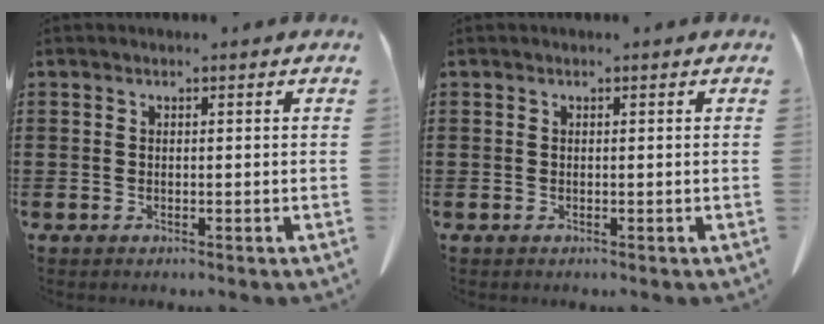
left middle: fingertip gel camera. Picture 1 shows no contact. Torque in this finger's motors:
{"motor_torque": [0.00, 0.00, 0.00, 0.00]}